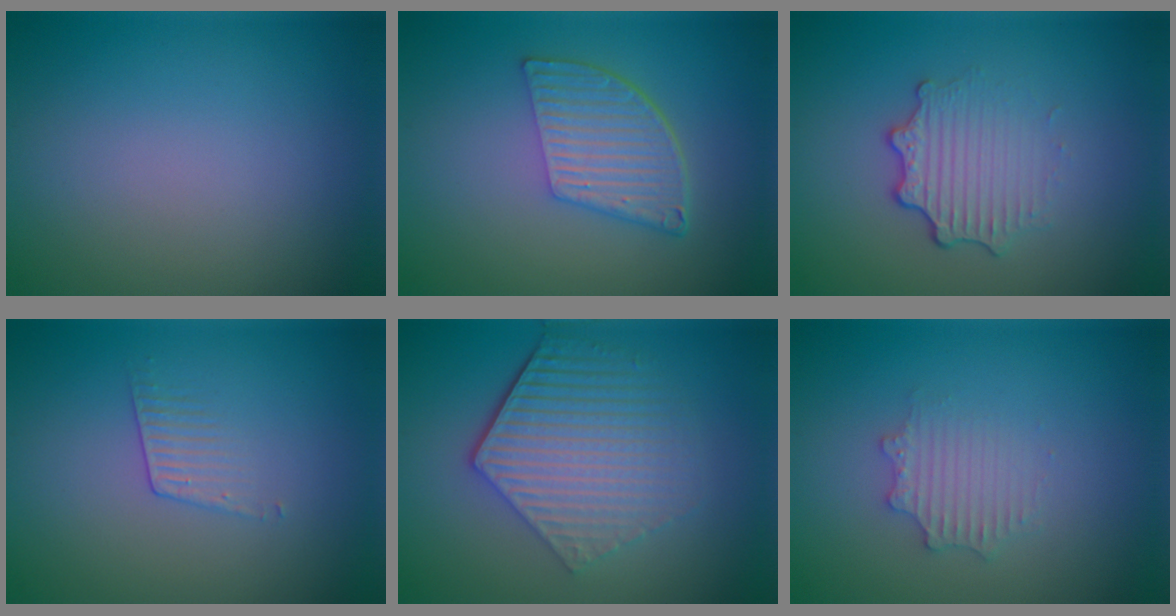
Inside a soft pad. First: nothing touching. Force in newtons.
{"total": 5.7, "press": 4.0, "slide": 4.0}
{"total": 3.2, "press": 2.5, "slide": 2.1}
{"total": 1.1, "press": 0.4, "slide": 1.1}
{"total": 6.2, "press": 4.6, "slide": 4.2}
{"total": 2.2, "press": 2.2, "slide": 0.4}